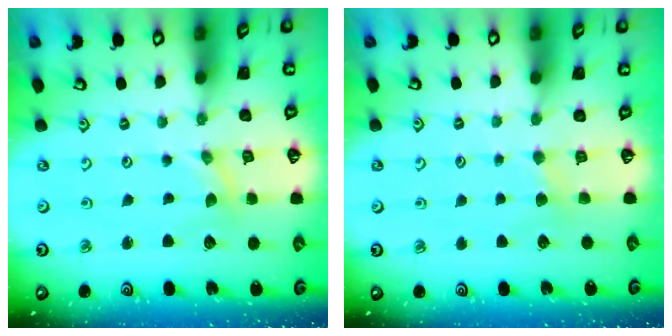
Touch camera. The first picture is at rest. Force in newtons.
{"total": 2.8, "press": 2.8, "slide": 0.3}